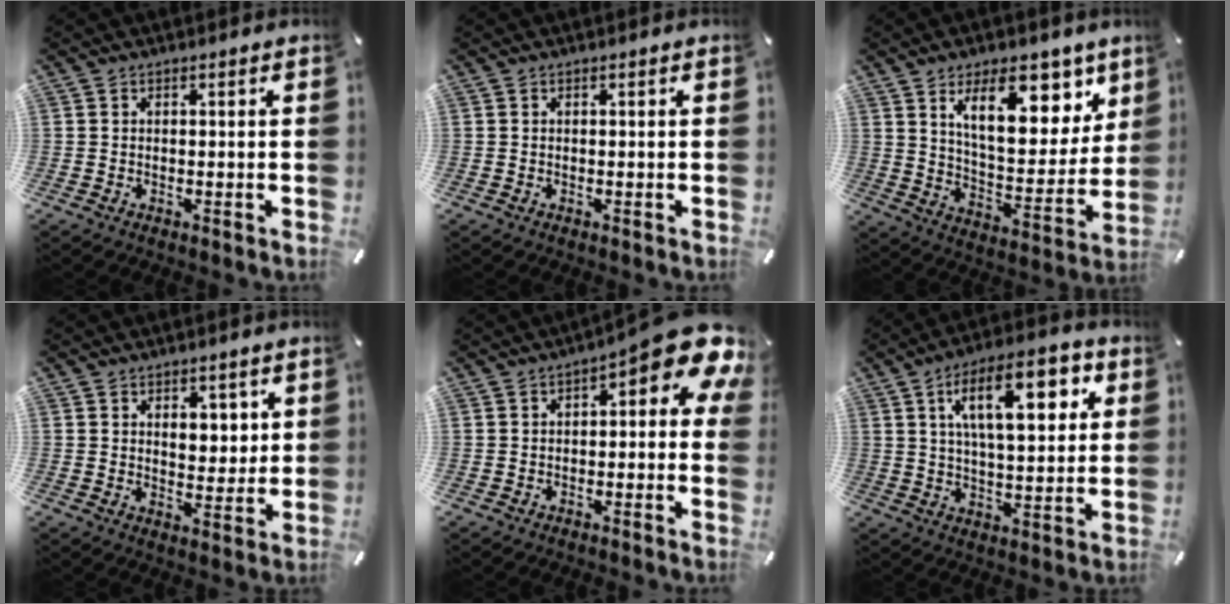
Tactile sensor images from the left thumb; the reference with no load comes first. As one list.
[{"total": 0.0}, {"total": 18.2, "force": [10.1, 8.9, 12.3], "torque": [-0.175, -0.046, 0.167]}, {"total": 4.9, "force": [2.1, 3.5, 2.7], "torque": [-0.023, -0.008, 0.031]}, {"total": 10.2, "force": [3.9, 3.5, 8.8], "torque": [-0.117, -0.036, 0.066]}, {"total": 16.6, "force": [6.4, 7.0, 13.6], "torque": [-0.211, 0.000, 0.099]}]